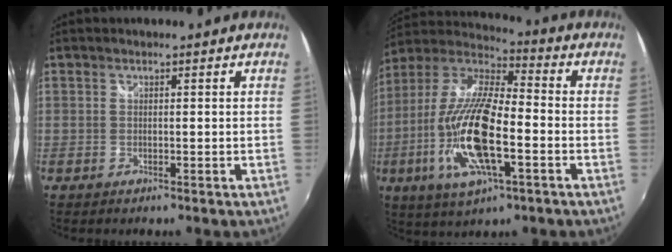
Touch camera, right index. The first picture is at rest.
{"total": 20.6, "force": [-5.8, 6.8, 18.6], "torque": [-0.382, -0.020, -0.117]}